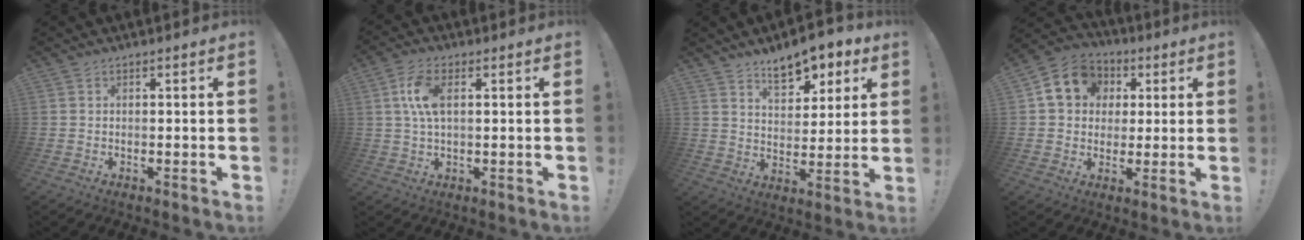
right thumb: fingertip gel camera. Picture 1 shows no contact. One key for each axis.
{"total": 8.3, "fx": 1.8, "fy": 4.2, "fz": 6.9, "tx": -0.137, "ty": 0.002, "tz": 0.031}
{"total": 11.1, "fx": 7.5, "fy": 5.5, "fz": 6.1, "tx": -0.078, "ty": -0.048, "tz": 0.133}
{"total": 12.4, "fx": 3.5, "fy": 10.6, "fz": 5.3, "tx": -0.073, "ty": -0.001, "tz": 0.075}